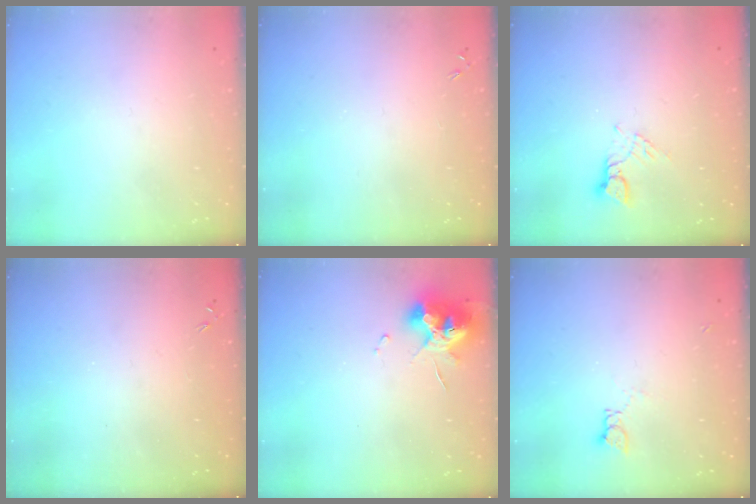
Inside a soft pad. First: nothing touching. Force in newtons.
{"total": 0.0}
{"total": 2.6, "press": 2.6, "slide": 0.3}
{"total": 0.0}
{"total": 11.7, "press": 11.6, "slide": 1.3}
{"total": 2.2, "press": 2.2, "slide": 0.3}